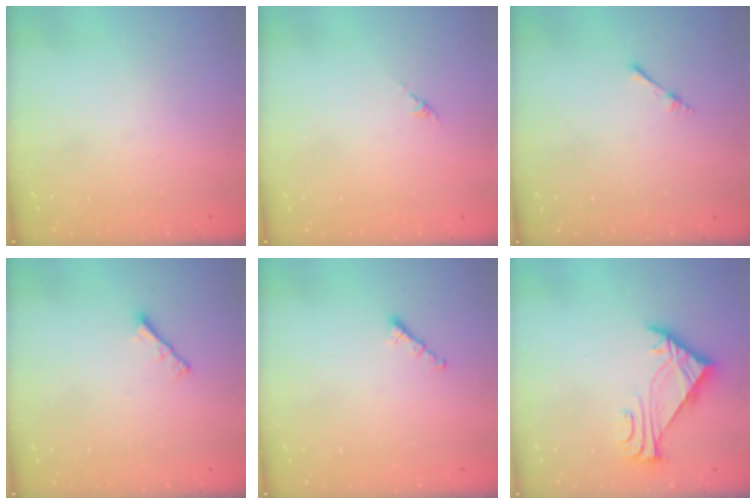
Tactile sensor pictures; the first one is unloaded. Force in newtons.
{"total": 0.6, "press": 0.4, "slide": 0.4}
{"total": 2.2, "press": 2.1, "slide": 0.3}
{"total": 2.2, "press": 2.1, "slide": 0.6}
{"total": 1.2, "press": 1.1, "slide": 0.5}
{"total": 6.1, "press": 6.0, "slide": 1.2}